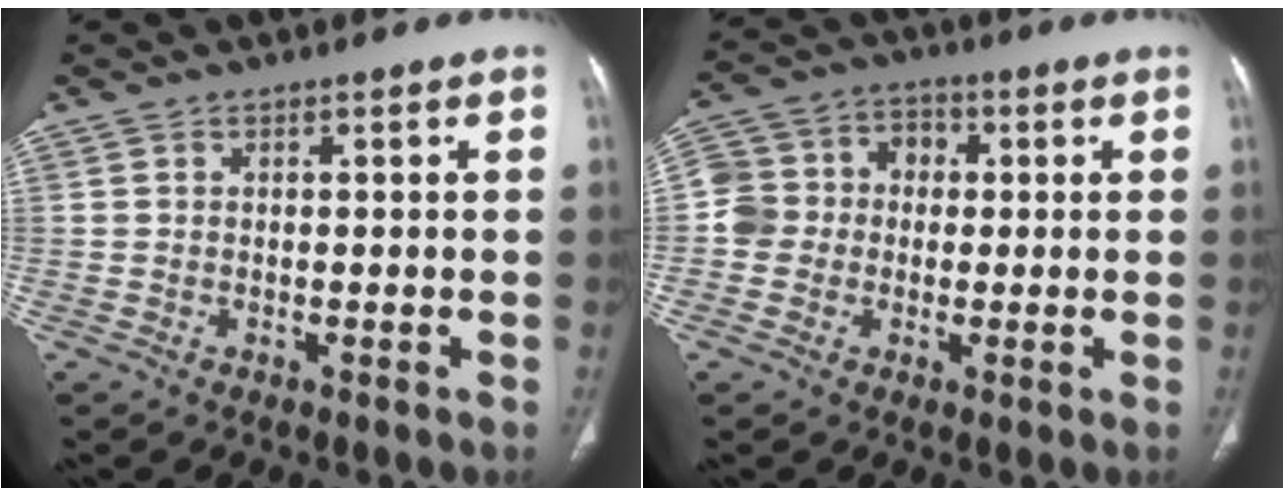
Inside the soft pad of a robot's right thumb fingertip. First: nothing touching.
{"total": 8.8, "force": [-0.3, 8.1, 3.5], "torque": [-0.040, 0.035, -0.015]}